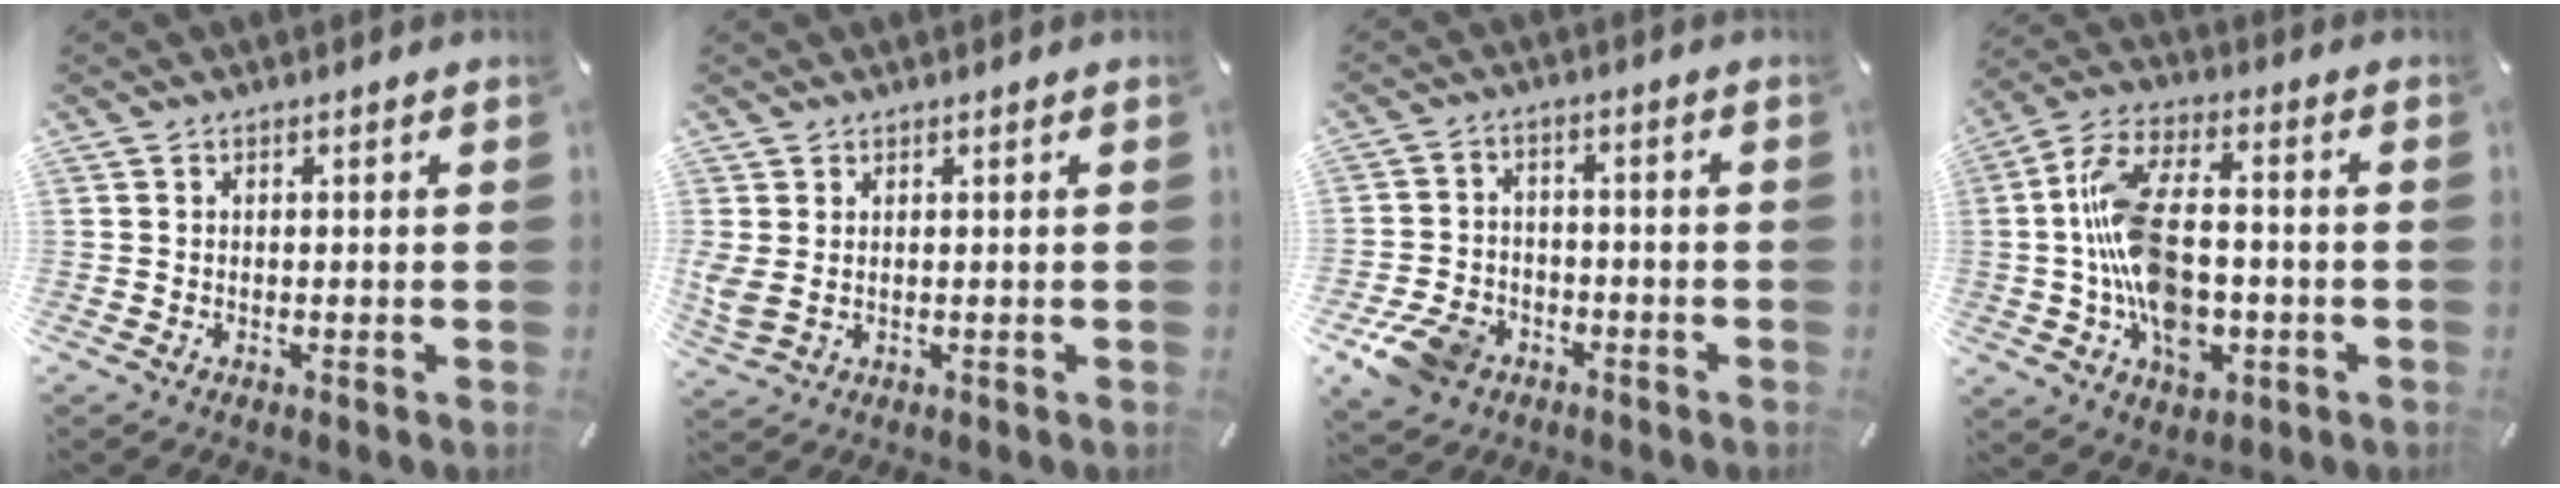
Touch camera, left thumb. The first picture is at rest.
{"total": 3.1, "force": [0.6, 1.6, 2.5], "torque": [-0.065, -0.006, 0.009]}
{"total": 9.5, "force": [-5.1, 6.9, 4.2], "torque": [-0.087, 0.028, -0.095]}
{"total": 16.8, "force": [-2.5, 10.2, 13.1], "torque": [-0.271, 0.016, -0.042]}